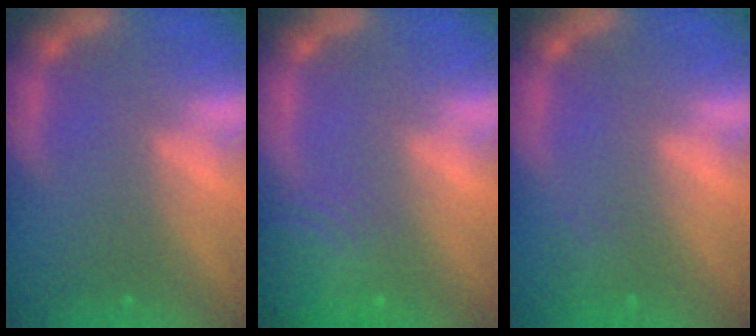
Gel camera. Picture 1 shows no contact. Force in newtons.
{"total": 8.0}
{"total": 1.4}